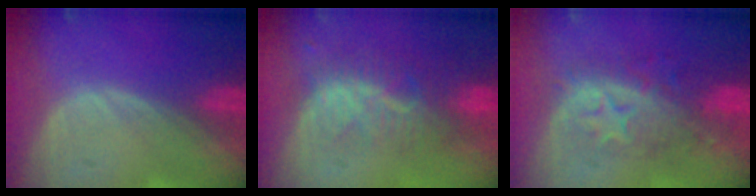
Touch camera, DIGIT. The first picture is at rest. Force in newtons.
{"total": 8.2, "press": 7.3, "slide": 3.7}
{"total": 8.3, "press": 8.0, "slide": 2.2}